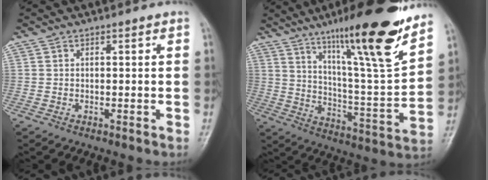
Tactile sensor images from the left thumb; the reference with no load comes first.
{"total": 22.3, "force": [15.0, 2.4, 16.2], "torque": [-0.222, -0.076, 0.244]}